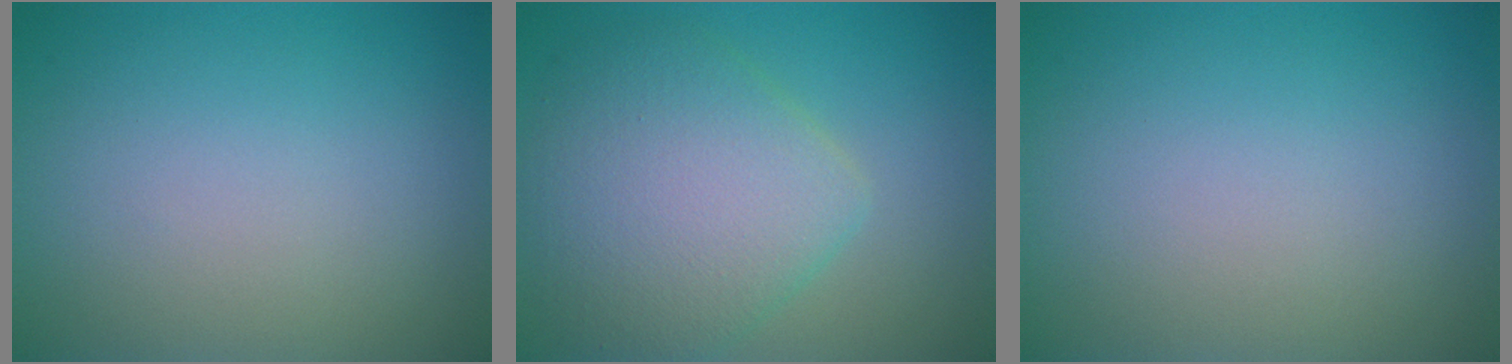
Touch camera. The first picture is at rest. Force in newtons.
{"total": 6.6, "press": 6.6, "slide": 0.1}
{"total": 0.0}